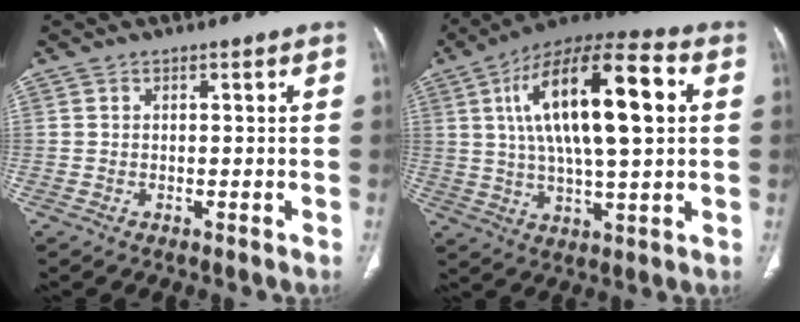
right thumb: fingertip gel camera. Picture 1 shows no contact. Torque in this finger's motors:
{"motor_torque": [0.00, 4.57, 1.99, 0.78, 0.67]}